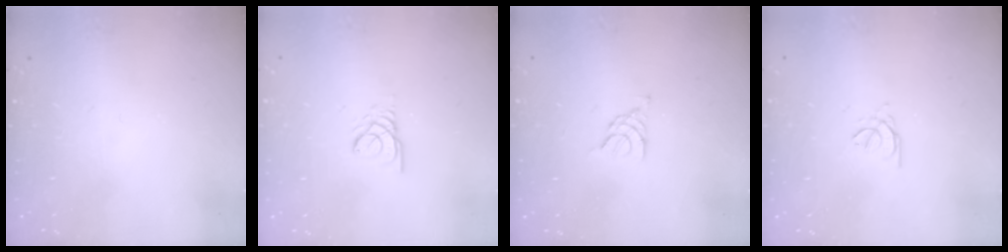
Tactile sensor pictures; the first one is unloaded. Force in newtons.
{"total": 2.4, "press": 2.4, "slide": 0.1}
{"total": 3.3, "press": 3.2, "slide": 0.7}
{"total": 1.4, "press": 1.3, "slide": 0.3}